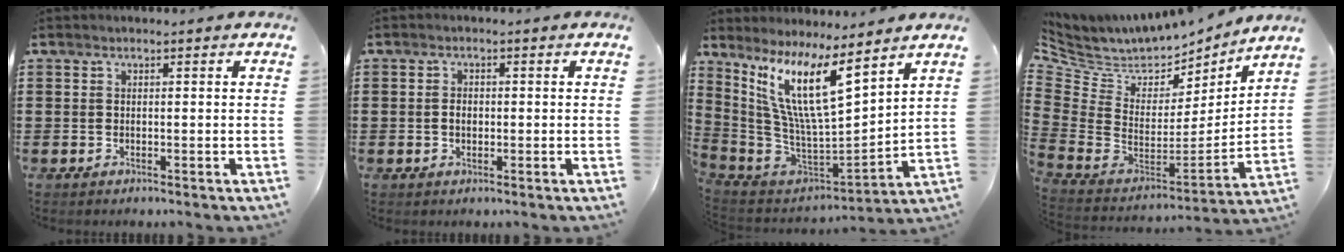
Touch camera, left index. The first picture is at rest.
{"total": 1.8, "force": [-0.1, 1.2, 1.4], "torque": [-0.029, 0.005, -0.003]}
{"total": 13.4, "force": [7.4, 1.9, 11.0], "torque": [-0.254, -0.058, 0.122]}
{"total": 5.7, "force": [4.9, 2.6, 1.0], "torque": [-0.059, -0.057, 0.087]}